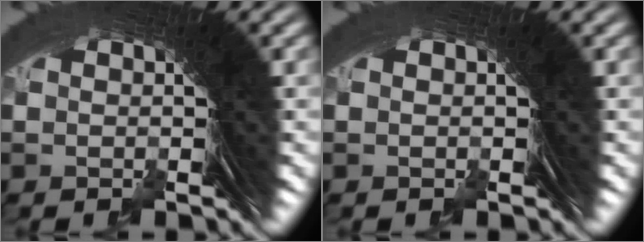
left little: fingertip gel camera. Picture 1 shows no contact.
{"total": 0.0}